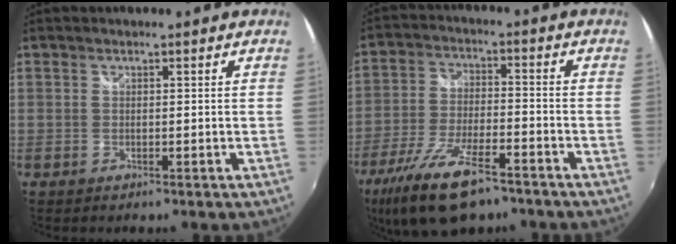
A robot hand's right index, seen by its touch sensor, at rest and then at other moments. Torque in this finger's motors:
{"motor_torque": [1.23, -0.91, 0.63, 0.14]}